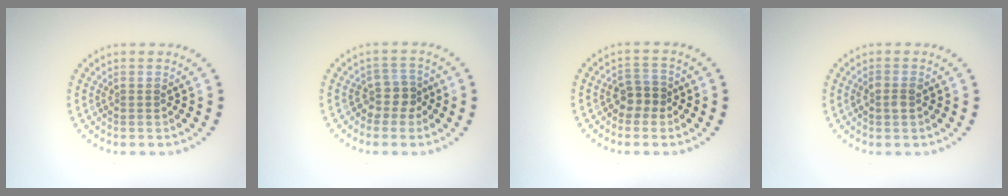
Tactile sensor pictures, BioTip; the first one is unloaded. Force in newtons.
{"total": 2.2, "press": 1.7, "slide": 1.4}
{"total": 2.1, "press": 2.0, "slide": 0.7}
{"total": 1.3, "press": 1.3, "slide": 0.4}